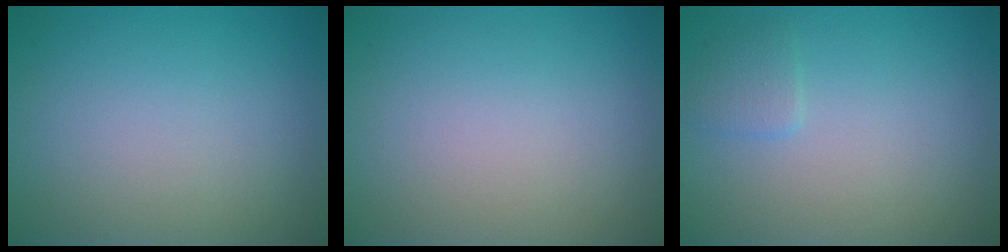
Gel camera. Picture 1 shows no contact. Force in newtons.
{"total": 0.0}
{"total": 1.2, "press": 1.2, "slide": 0.1}